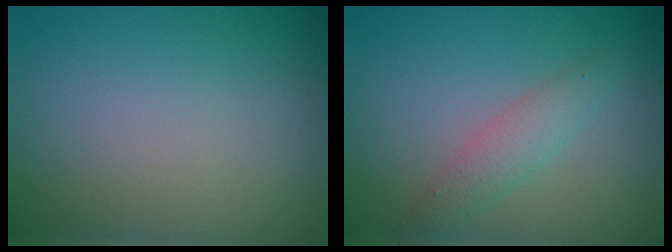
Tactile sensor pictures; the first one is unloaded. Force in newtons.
{"total": 2.3, "press": 2.3, "slide": 0.1}